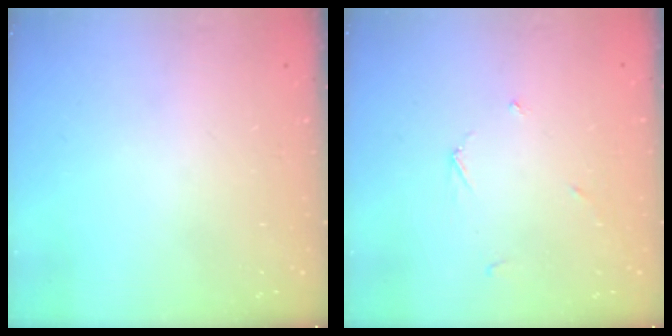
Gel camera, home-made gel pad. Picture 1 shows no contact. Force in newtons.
{"total": 3.0, "press": 3.0, "slide": 0.3}